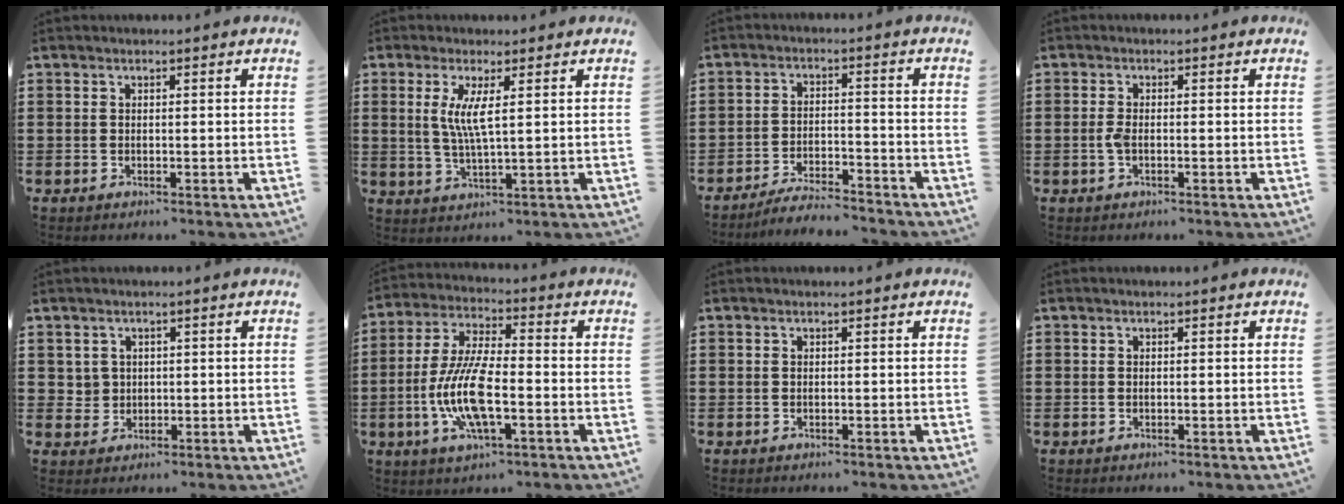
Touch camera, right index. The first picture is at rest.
{"total": 5.0, "force": [1.2, 0.4, 4.9], "torque": [-0.098, -0.005, 0.019]}
{"total": 4.6, "force": [-4.5, 0.1, 1.1], "torque": [-0.027, 0.000, -0.092]}
{"total": 1.7, "force": [-0.5, 0.6, 1.5], "torque": [-0.044, -0.006, -0.014]}
{"total": 2.1, "force": [0.7, 1.9, 0.2], "torque": [-0.014, 0.010, 0.012]}
{"total": 11.2, "force": [-2.9, 3.7, 10.1], "torque": [-0.226, -0.013, -0.059]}
{"total": 0.0}
{"total": 0.0}